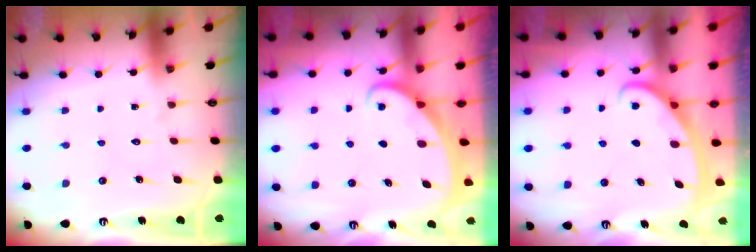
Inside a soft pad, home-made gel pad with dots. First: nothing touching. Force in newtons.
{"total": 1.8, "press": 1.8, "slide": 0.2}
{"total": 2.8, "press": 2.8, "slide": 0.4}